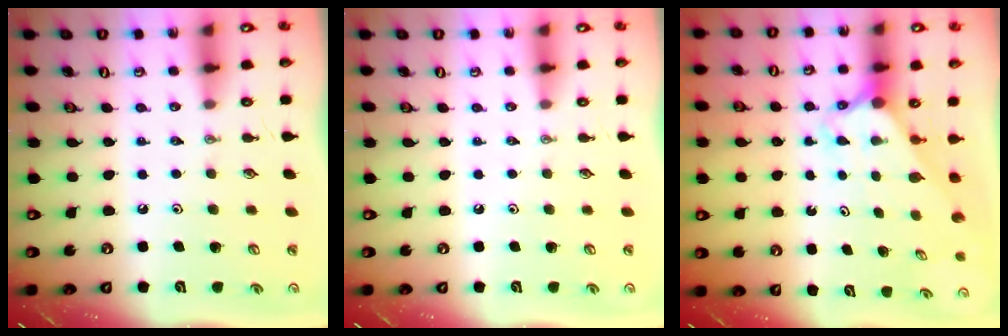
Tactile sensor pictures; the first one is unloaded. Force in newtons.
{"total": 0.0}
{"total": 2.6, "press": 2.6, "slide": 0.2}